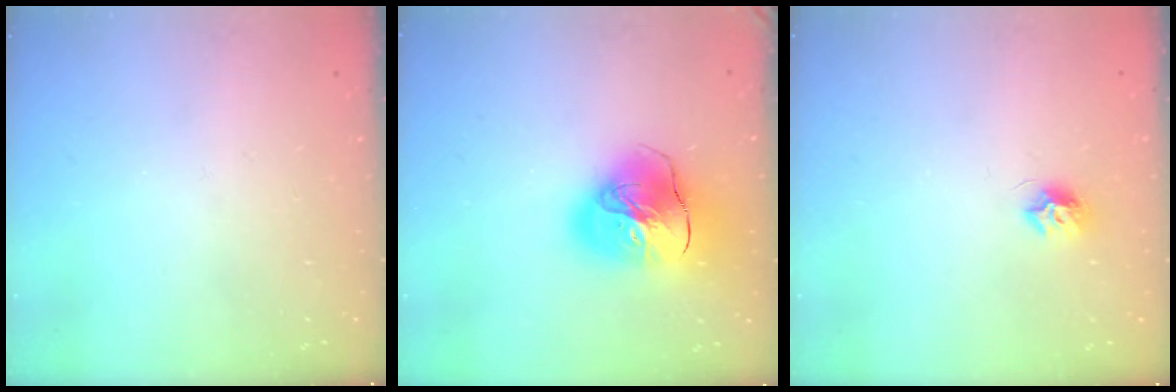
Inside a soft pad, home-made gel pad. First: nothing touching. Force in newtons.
{"total": 17.4, "press": 17.2, "slide": 2.3}
{"total": 7.1, "press": 7.0, "slide": 0.3}